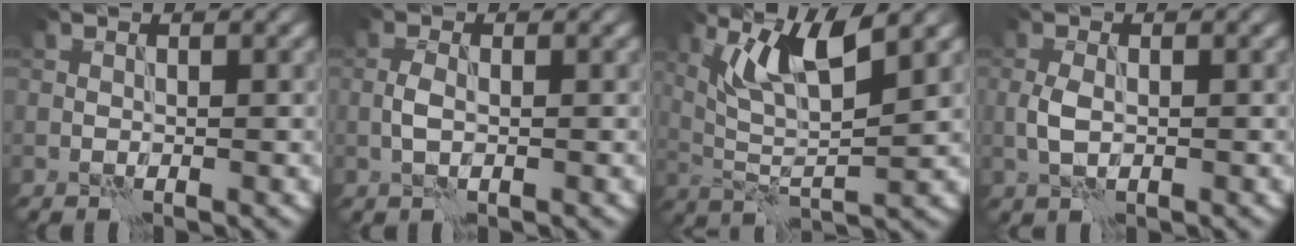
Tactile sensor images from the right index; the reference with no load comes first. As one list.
[{"total": 1.4, "force": [0.0, 0.6, 1.3], "torque": [-0.028, 0.002, -0.002]}, {"total": 6.3, "force": [3.9, 1.2, 4.8], "torque": [-0.085, -0.004, 0.076]}, {"total": 2.1, "force": [-0.3, 1.2, 1.7], "torque": [-0.042, -0.001, -0.003]}]